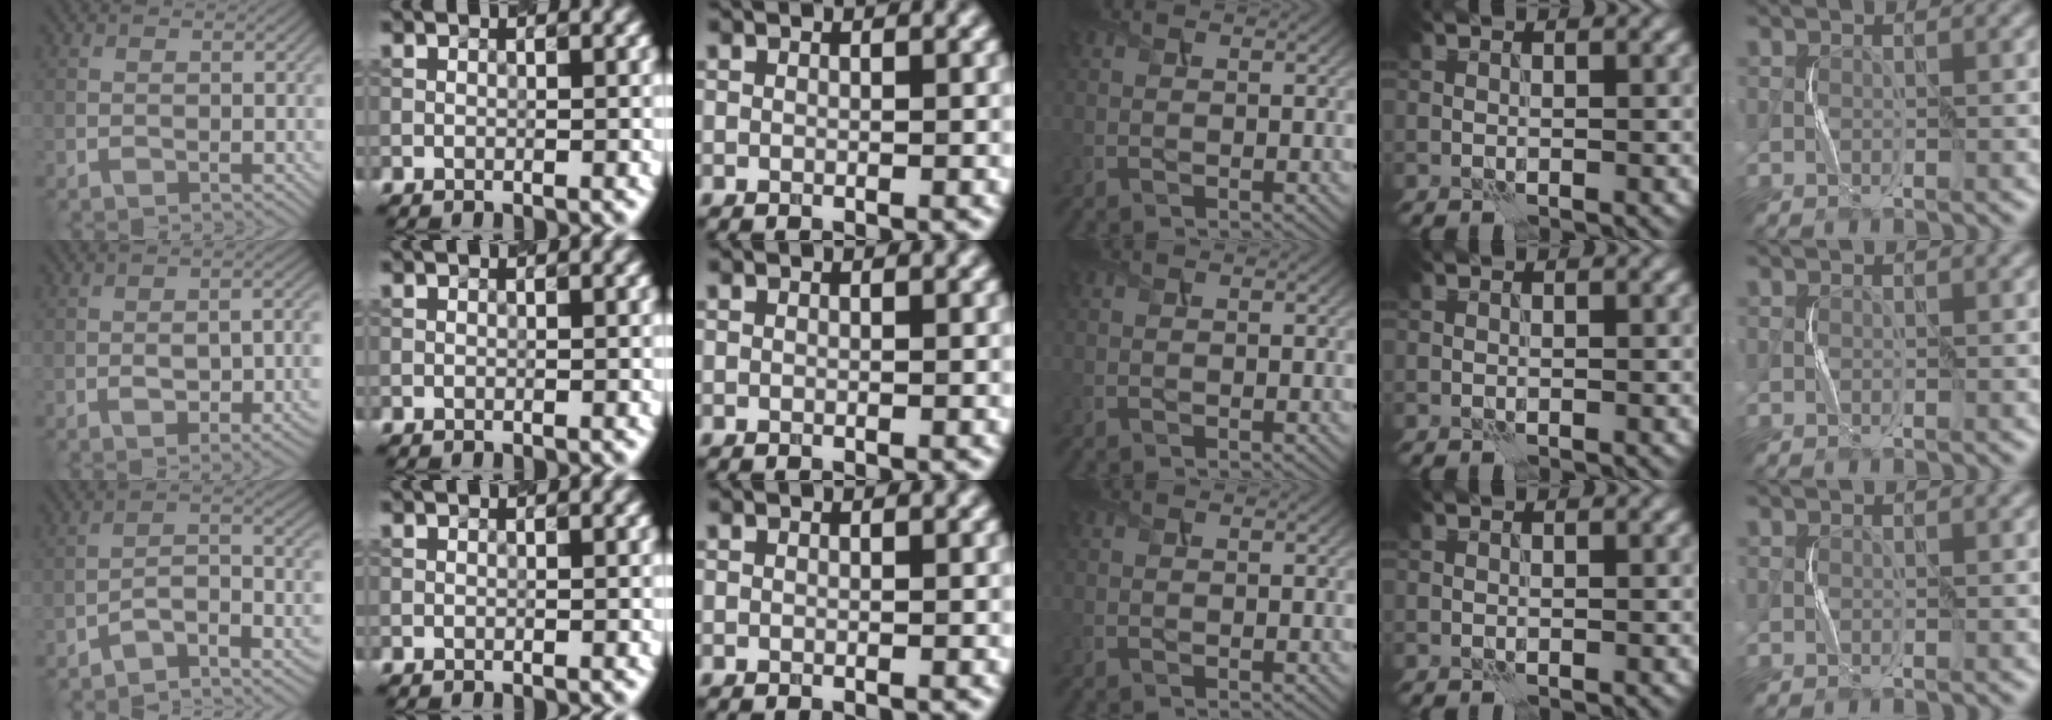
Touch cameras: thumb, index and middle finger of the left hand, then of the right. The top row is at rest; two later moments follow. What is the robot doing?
{"motion": "squeeze", "object": "air blower"}